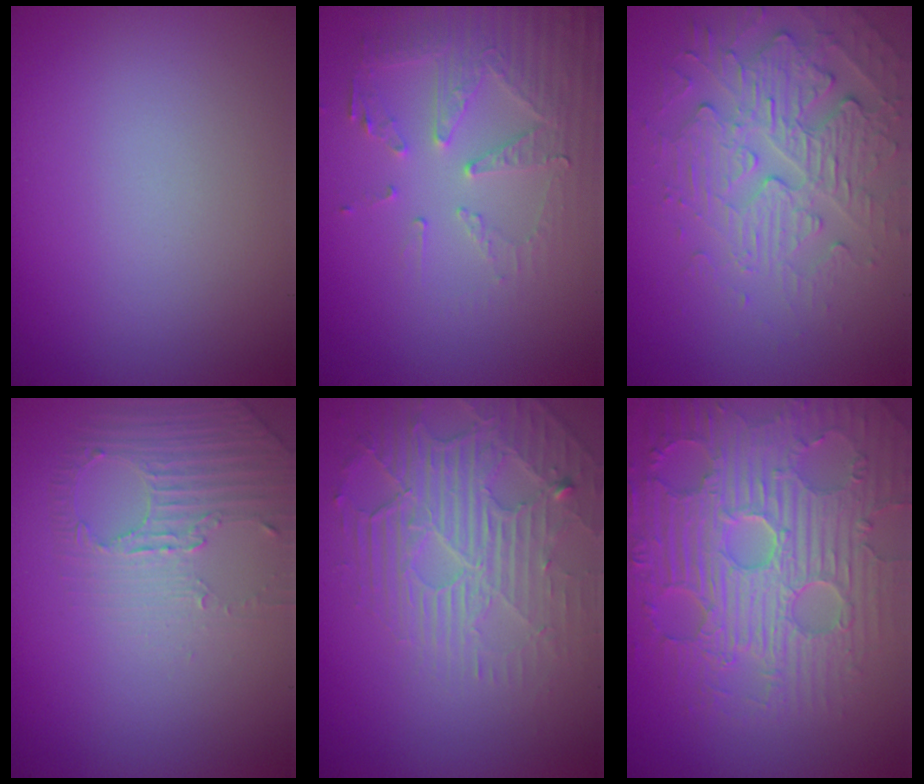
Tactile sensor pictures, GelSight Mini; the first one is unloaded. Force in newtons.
{"total": 5.2, "press": 3.6, "slide": 3.8}
{"total": 4.4, "press": 3.9, "slide": 2.1}
{"total": 1.8, "press": 1.5, "slide": 1.0}
{"total": 4.2, "press": 3.9, "slide": 1.6}
{"total": 9.2, "press": 6.5, "slide": 6.5}